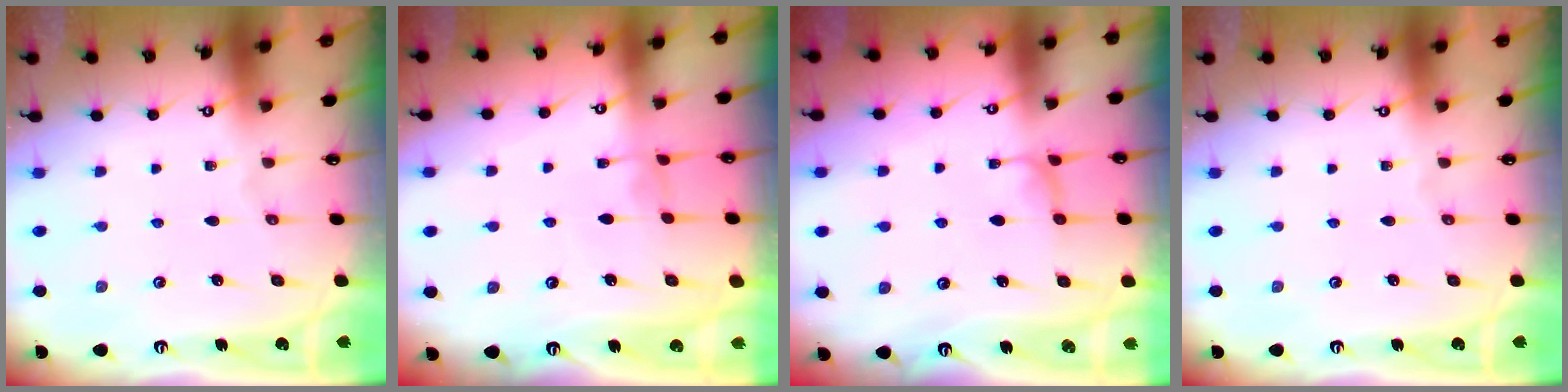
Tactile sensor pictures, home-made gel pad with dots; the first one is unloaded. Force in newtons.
{"total": 1.0, "press": 0.9, "slide": 0.5}
{"total": 0.6, "press": 0.3, "slide": 0.5}
{"total": 0.0}